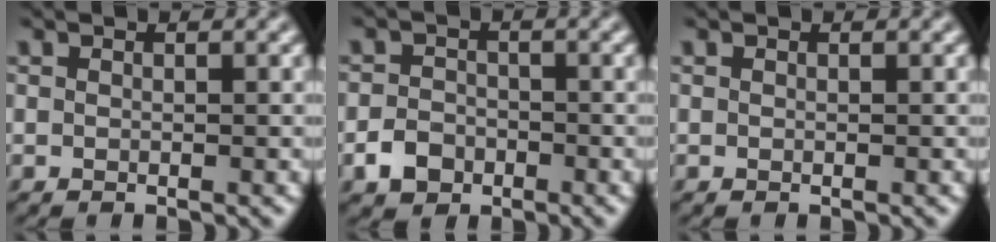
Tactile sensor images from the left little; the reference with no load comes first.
{"total": 2.8, "force": [-1.6, 2.0, 1.0], "torque": [-0.016, 0.004, -0.032]}
{"total": 0.0}